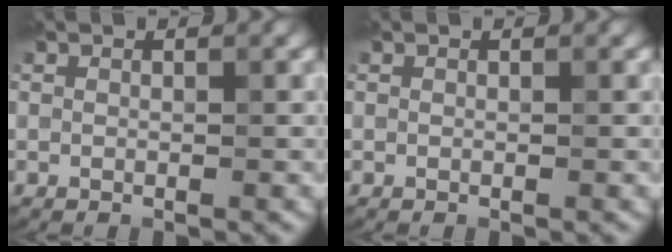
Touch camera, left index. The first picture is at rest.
{"total": 0.0}